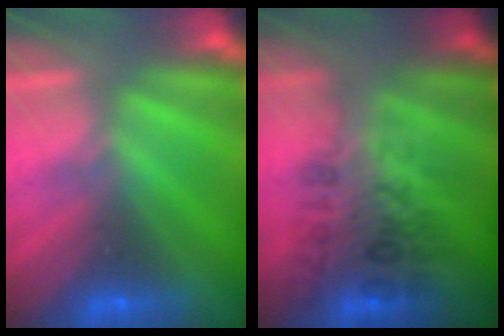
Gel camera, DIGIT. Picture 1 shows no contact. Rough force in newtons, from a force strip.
{"total": 2.7}